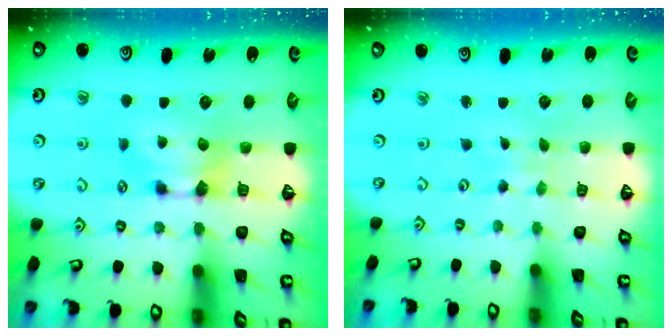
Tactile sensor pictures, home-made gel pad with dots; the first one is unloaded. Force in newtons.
{"total": 5.1, "press": 5.1, "slide": 0.3}